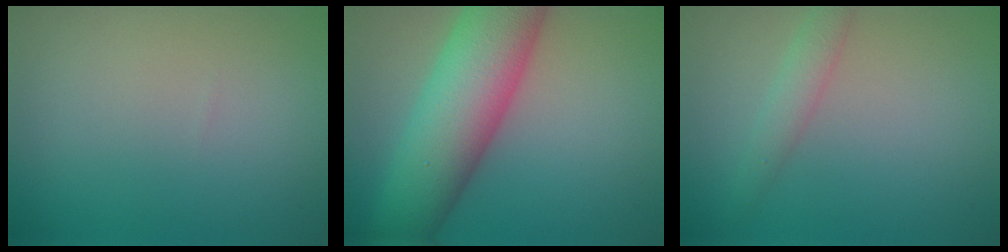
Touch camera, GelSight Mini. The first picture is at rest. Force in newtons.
{"total": 11.3, "press": 11.2, "slide": 0.5}
{"total": 1.9, "press": 1.9, "slide": 0.1}